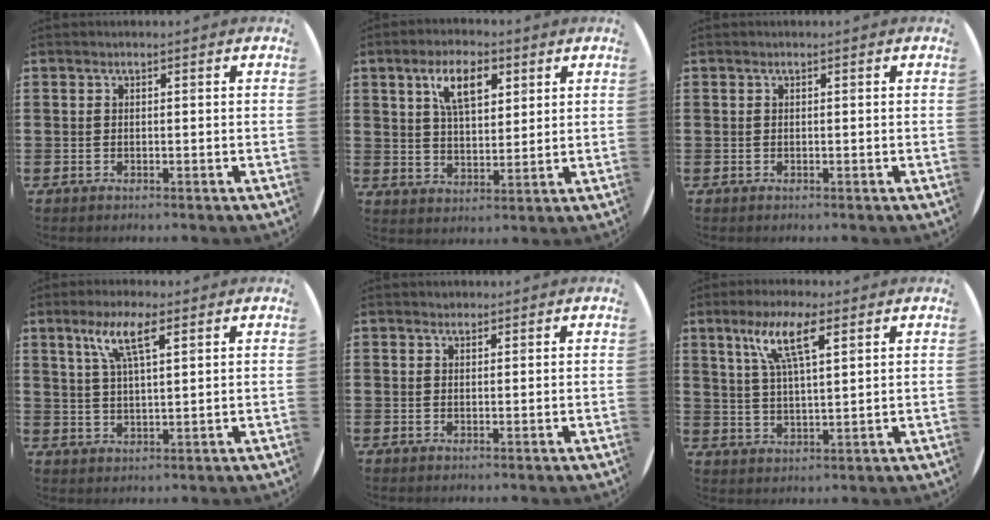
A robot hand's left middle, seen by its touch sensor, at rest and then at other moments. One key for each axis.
{"total": 7.9, "fx": 4.2, "fy": 3.6, "fz": 5.6, "tx": -0.109, "ty": 0.008, "tz": 0.071}
{"total": 0.0}
{"total": 6.3, "fx": 3.6, "fy": 1.5, "fz": 4.9, "tx": -0.099, "ty": 0.008, "tz": 0.060}
{"total": 0.8, "fx": 0.8, "fy": 0.3, "fz": 0.0, "tx": 0.007, "ty": -0.001, "tz": 0.013}
{"total": 8.0, "fx": 4.6, "fy": 1.9, "fz": 6.2, "tx": -0.136, "ty": 0.009, "tz": 0.079}